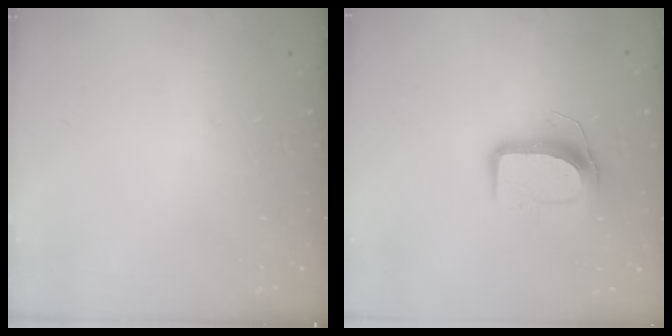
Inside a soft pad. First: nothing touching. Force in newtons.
{"total": 9.2, "press": 9.1, "slide": 0.5}